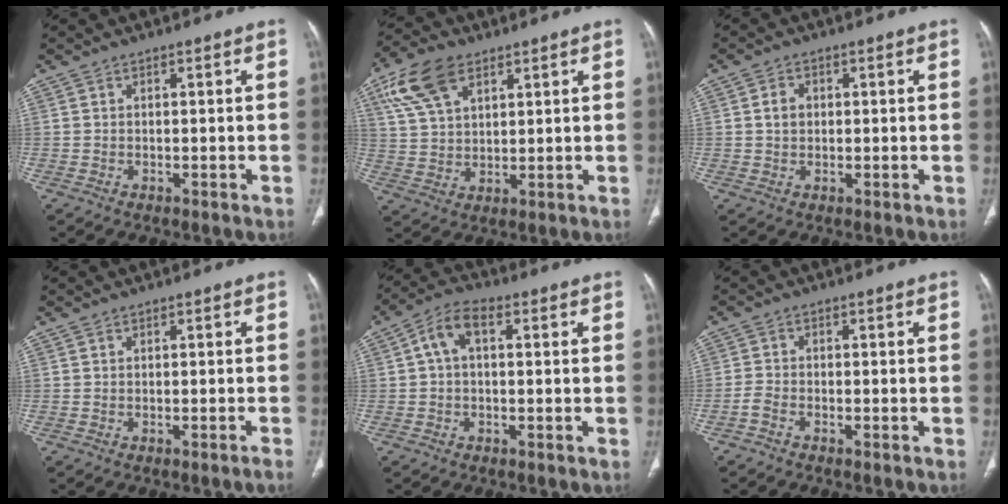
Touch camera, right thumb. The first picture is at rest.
{"total": 11.3, "force": [5.9, 6.6, 6.9], "torque": [-0.125, -0.005, 0.118]}
{"total": 2.8, "force": [0.4, 2.2, 1.7], "torque": [-0.021, 0.004, 0.007]}
{"total": 0.9, "force": [-0.6, -0.2, 0.6], "torque": [-0.014, 0.008, -0.005]}
{"total": 5.9, "force": [0.8, 3.4, 4.7], "torque": [-0.082, 0.022, 0.006]}
{"total": 1.9, "force": [-1.5, 0.8, 0.9], "torque": [-0.028, 0.012, -0.030]}